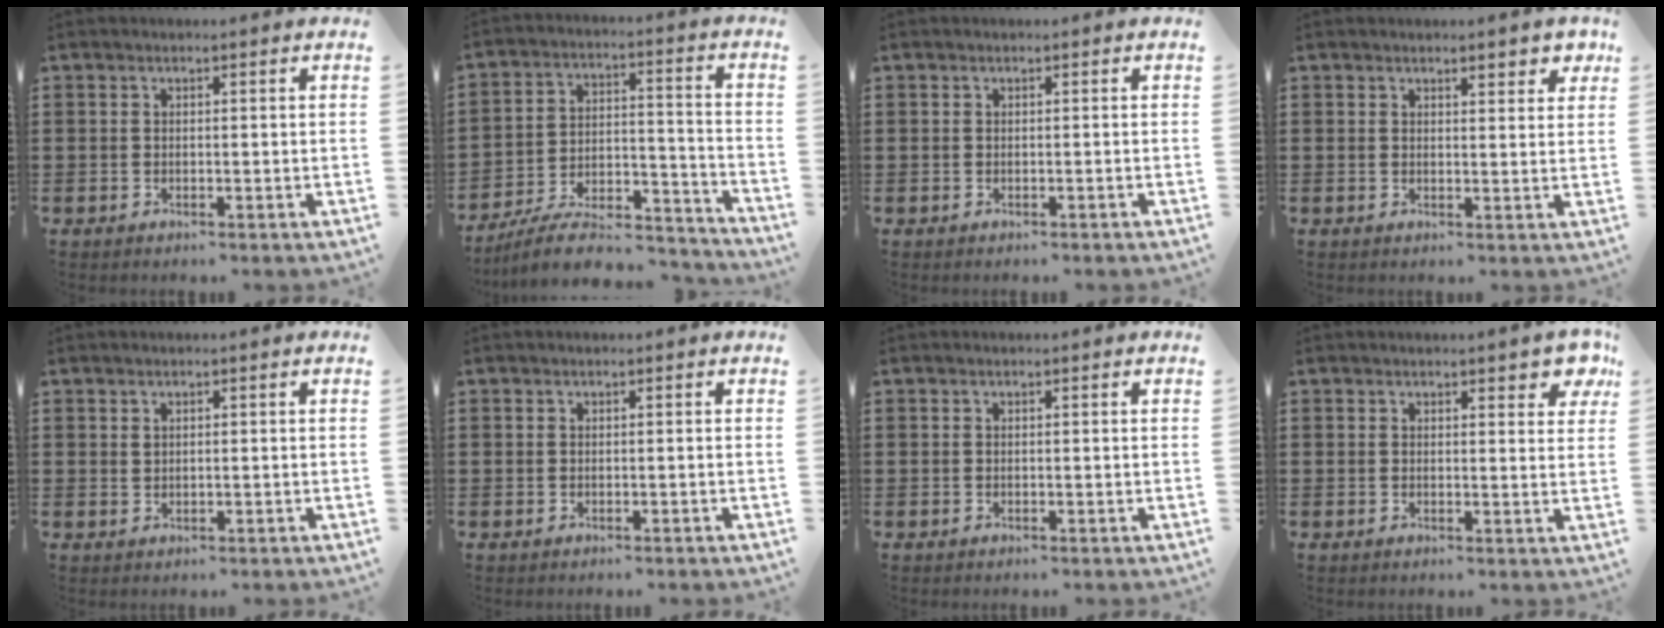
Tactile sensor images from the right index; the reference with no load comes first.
{"total": 8.5, "force": [-7.5, 2.0, 3.6], "torque": [-0.064, 0.011, -0.144]}
{"total": 0.0}
{"total": 2.3, "force": [1.8, 0.8, 1.2], "torque": [-0.020, 0.003, 0.030]}
{"total": 0.7, "force": [0.3, 0.4, 0.4], "torque": [-0.009, 0.002, 0.006]}
{"total": 0.0}
{"total": 0.0}
{"total": 2.7, "force": [2.1, 0.9, 1.4], "torque": [-0.011, -0.002, 0.033]}